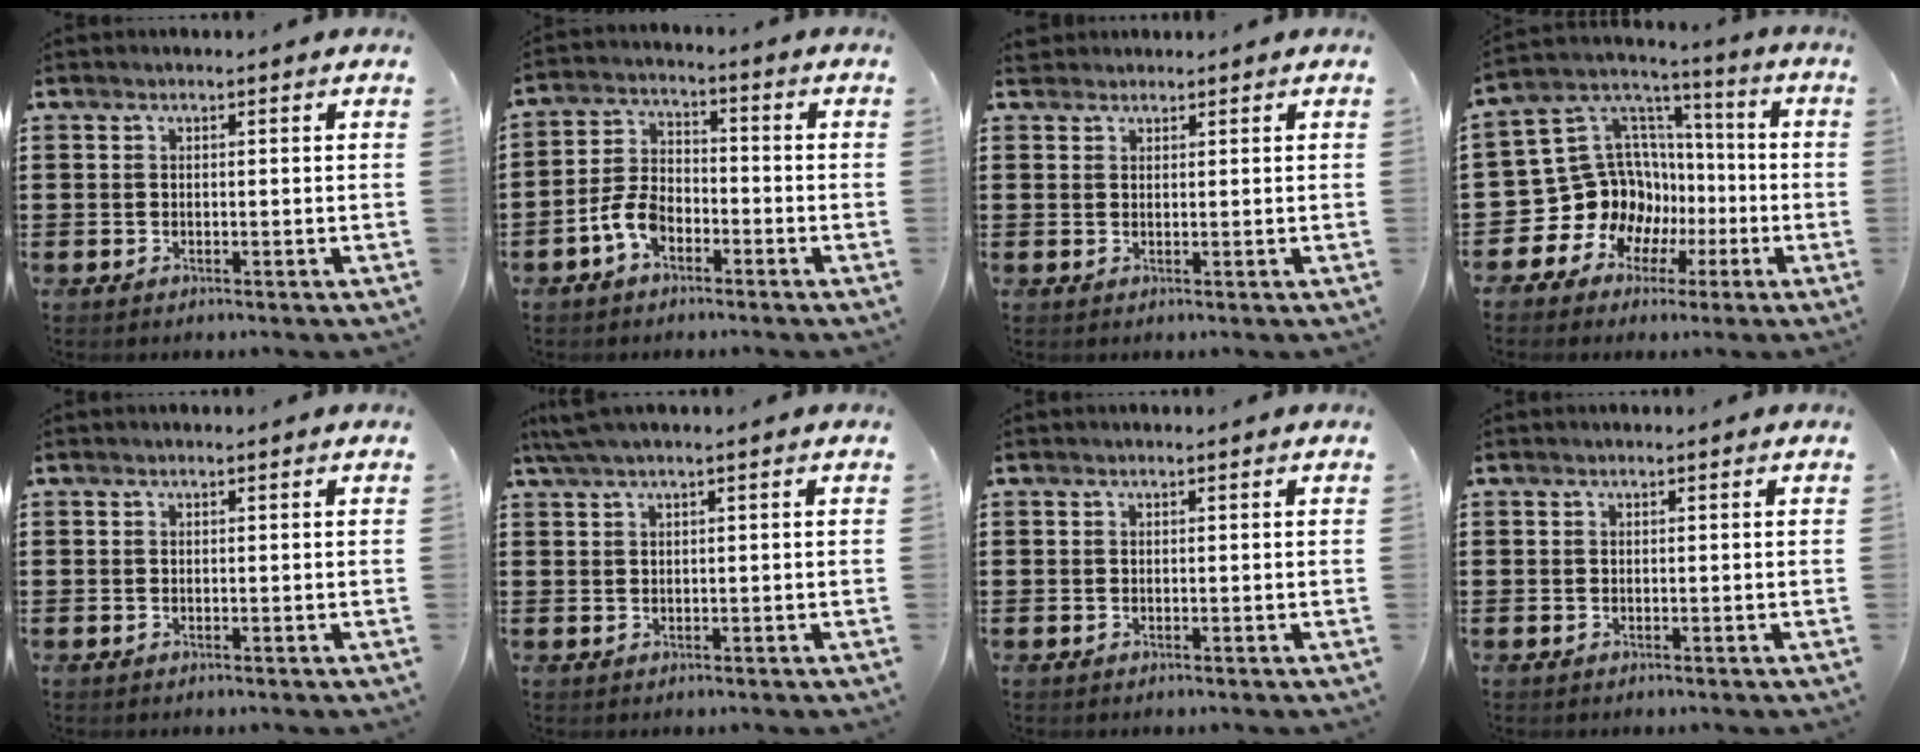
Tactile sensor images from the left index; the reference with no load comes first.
{"total": 5.9, "force": [-3.1, 3.3, 3.8], "torque": [-0.108, 0.001, -0.069]}
{"total": 1.4, "force": [1.3, 0.6, 0.1], "torque": [-0.005, 0.003, 0.026]}
{"total": 13.5, "force": [-2.5, 12.5, 4.3], "torque": [-0.137, -0.024, -0.023]}
{"total": 0.0}
{"total": 1.6, "force": [0.7, -0.1, 1.5], "torque": [-0.026, -0.002, 0.014]}
{"total": 0.0}
{"total": 0.0}